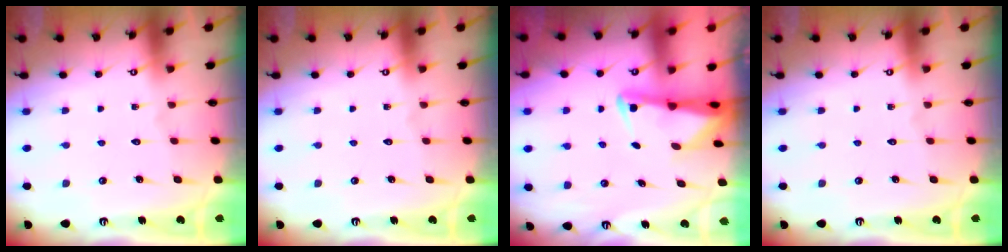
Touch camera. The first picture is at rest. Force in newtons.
{"total": 0.0}
{"total": 2.2, "press": 2.1, "slide": 0.4}
{"total": 0.0}